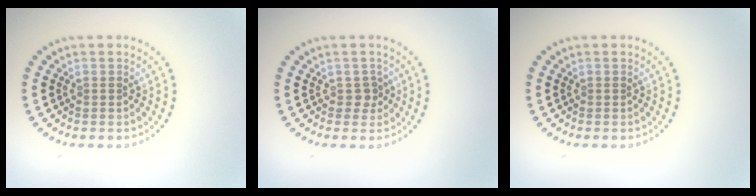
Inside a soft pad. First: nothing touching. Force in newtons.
{"total": 1.1, "press": 1.0, "slide": 0.6}
{"total": 0.0}